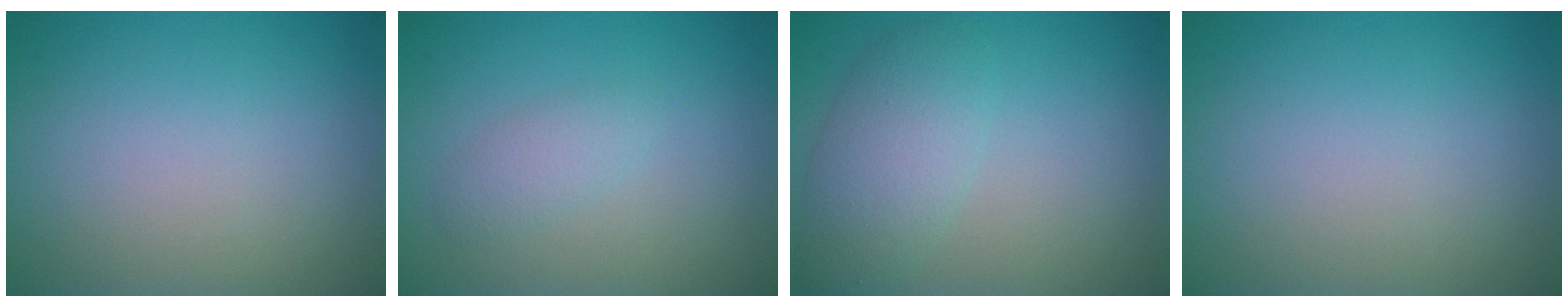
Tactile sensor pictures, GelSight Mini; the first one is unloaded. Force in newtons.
{"total": 1.6, "press": 1.6, "slide": 0.1}
{"total": 3.9, "press": 3.9, "slide": 0.2}
{"total": 0.0}